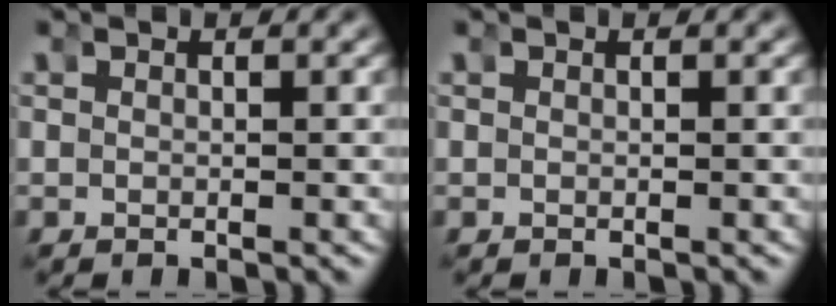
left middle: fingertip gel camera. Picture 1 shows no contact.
{"total": 0.0}